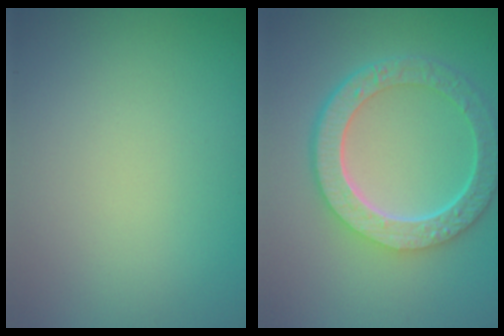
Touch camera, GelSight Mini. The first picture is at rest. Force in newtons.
{"total": 6.8, "press": 5.0, "slide": 4.6}